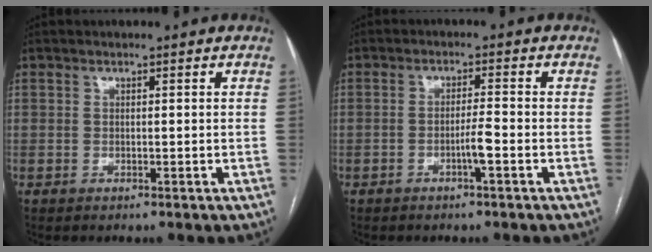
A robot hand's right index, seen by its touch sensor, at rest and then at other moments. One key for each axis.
{"total": 2.7, "fx": -1.2, "fy": -0.2, "fz": 2.4, "tx": -0.041, "ty": 0.000, "tz": -0.020}